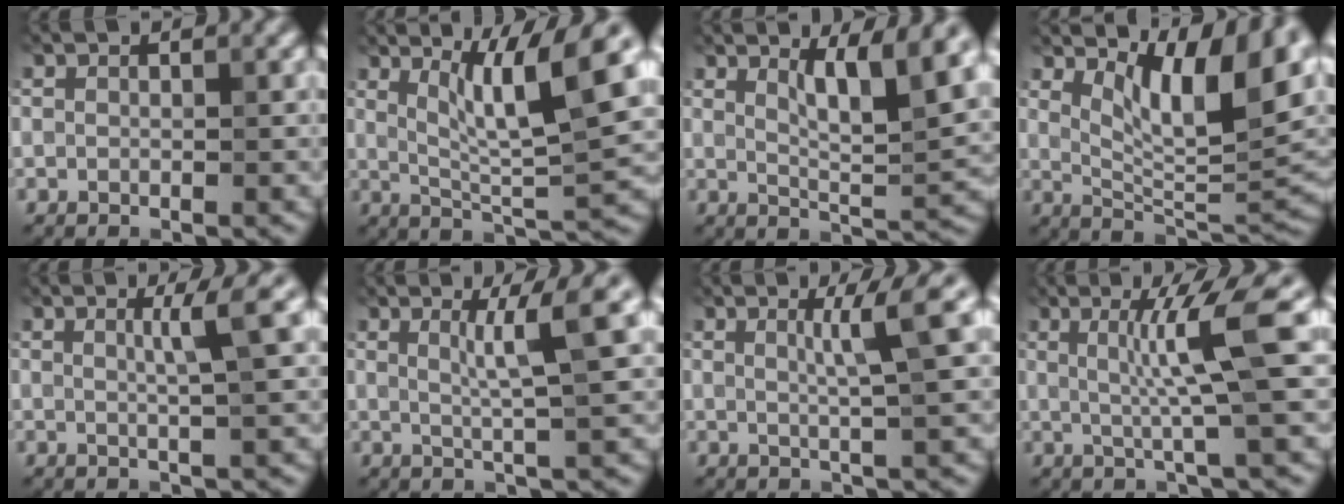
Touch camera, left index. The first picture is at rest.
{"total": 8.1, "force": [2.9, 1.1, 7.4], "torque": [-0.127, 0.000, 0.054]}
{"total": 5.5, "force": [2.7, 0.9, 4.7], "torque": [-0.083, -0.003, 0.048]}
{"total": 9.1, "force": [4.2, 3.3, 7.3], "torque": [-0.115, -0.009, 0.072]}
{"total": 2.9, "force": [0.9, 0.0, 2.7], "torque": [-0.041, 0.011, 0.013]}
{"total": 4.4, "force": [1.5, 0.1, 4.1], "torque": [-0.065, 0.004, 0.027]}
{"total": 3.7, "force": [1.3, 0.0, 3.5], "torque": [-0.052, 0.010, 0.021]}
{"total": 5.7, "force": [0.9, 0.0, 5.6], "torque": [-0.095, 0.011, 0.018]}